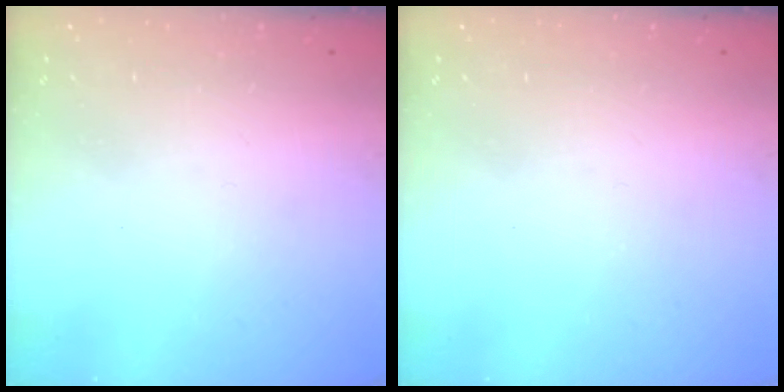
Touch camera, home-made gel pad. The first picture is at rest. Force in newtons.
{"total": 0.0}